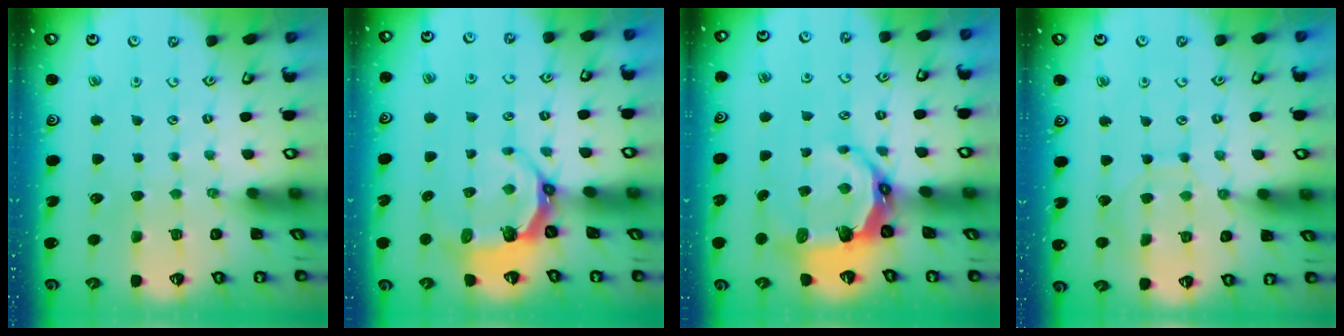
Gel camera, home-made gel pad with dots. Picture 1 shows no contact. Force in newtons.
{"total": 5.2, "press": 3.8, "slide": 3.5}
{"total": 9.2, "press": 7.5, "slide": 5.2}
{"total": 7.7, "press": 7.6, "slide": 0.7}